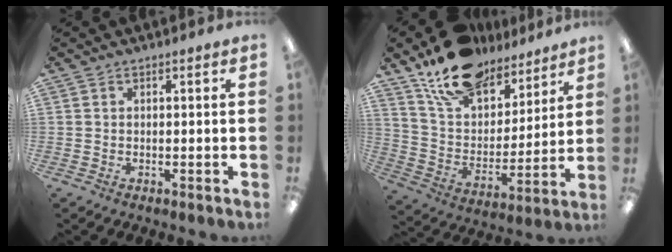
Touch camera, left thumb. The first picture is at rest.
{"total": 17.1, "force": [13.1, 8.7, 6.6], "torque": [-0.135, -0.077, 0.242]}